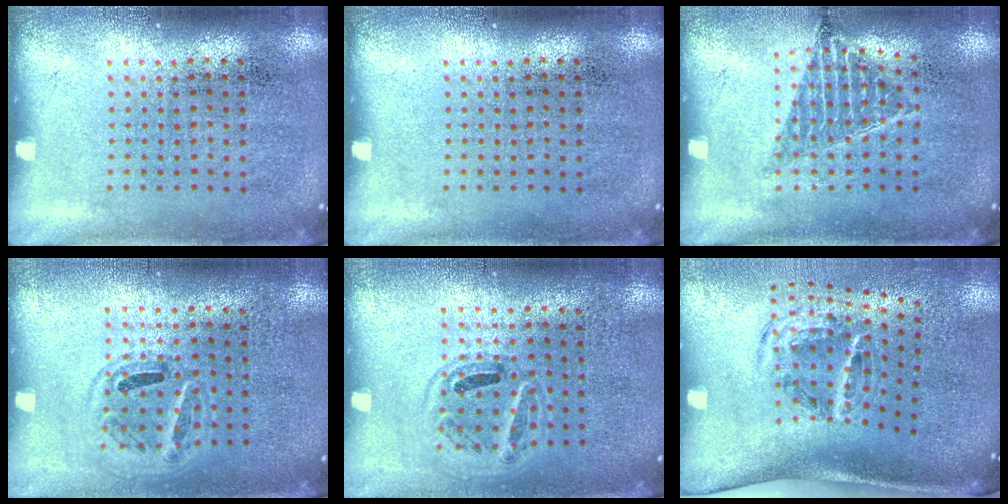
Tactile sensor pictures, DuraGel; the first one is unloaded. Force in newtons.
{"total": 0.0}
{"total": 0.8, "press": 0.8, "slide": 0.1}
{"total": 1.0, "press": 0.9, "slide": 0.3}
{"total": 0.9, "press": 0.8, "slide": 0.4}
{"total": 2.0, "press": 1.2, "slide": 1.5}